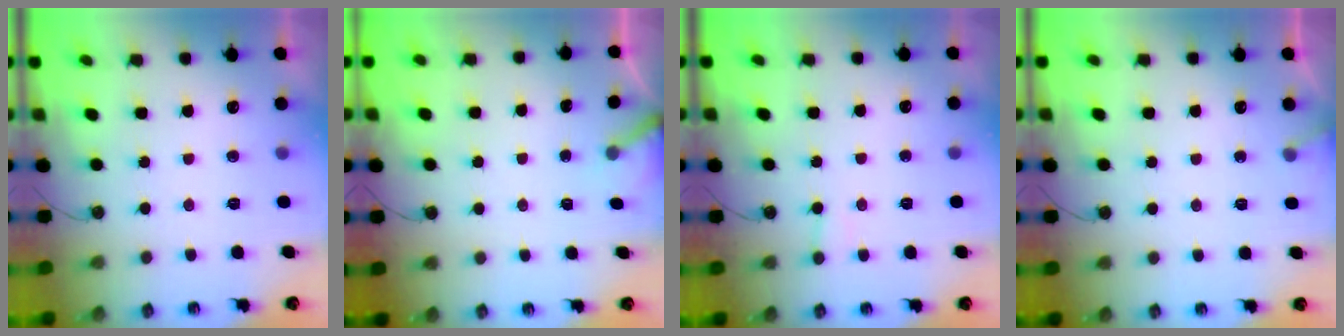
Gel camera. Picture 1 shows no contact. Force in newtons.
{"total": 3.3, "press": 3.3, "slide": 0.3}
{"total": 5.4, "press": 5.4, "slide": 0.5}
{"total": 3.7, "press": 3.7, "slide": 0.4}